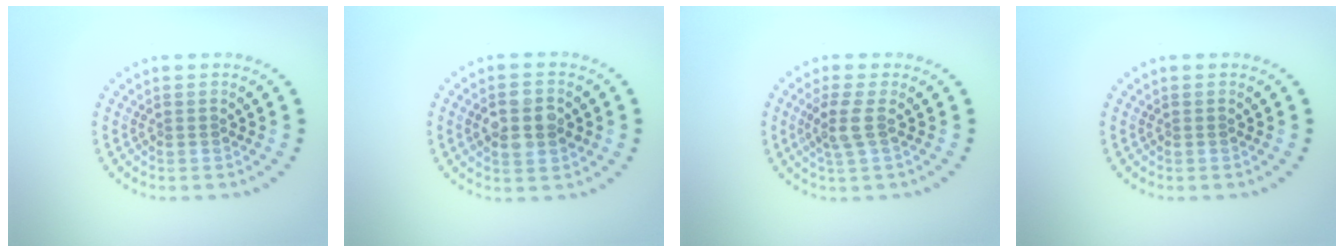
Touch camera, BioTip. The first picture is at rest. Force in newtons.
{"total": 4.0, "press": 4.0, "slide": 0.2}
{"total": 2.0, "press": 1.7, "slide": 1.1}
{"total": 0.0}